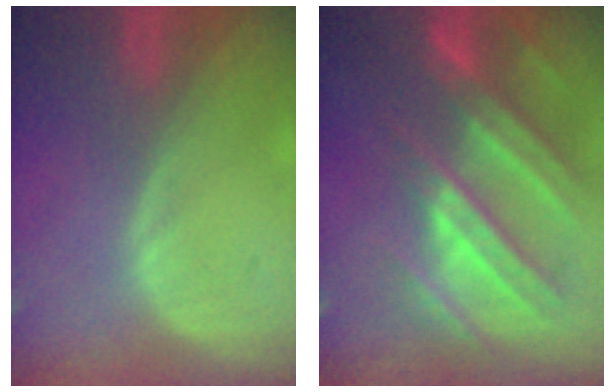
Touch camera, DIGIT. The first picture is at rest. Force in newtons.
{"total": 11.1, "press": 9.8, "slide": 5.2}